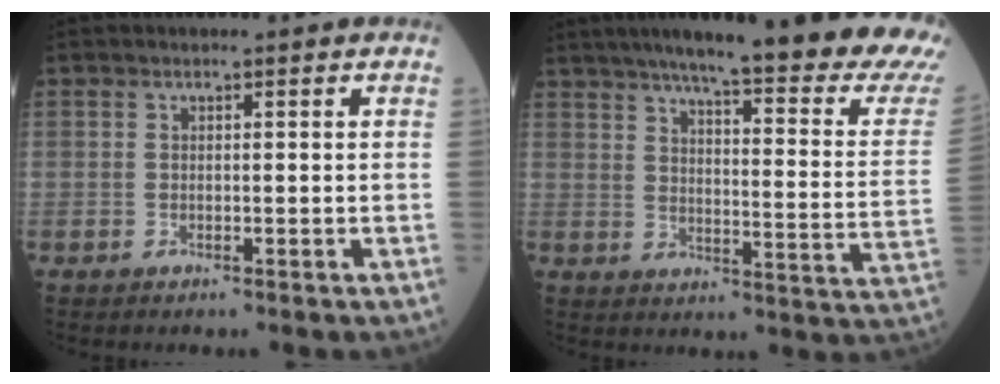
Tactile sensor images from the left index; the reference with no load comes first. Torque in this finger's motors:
{"motor_torque": [0.57, -0.87, 1.05, 0.21]}